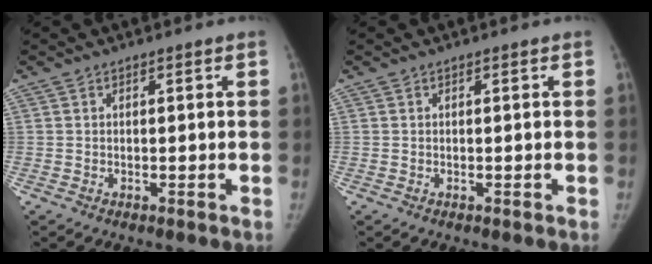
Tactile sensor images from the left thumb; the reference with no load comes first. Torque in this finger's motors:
{"motor_torque": [0.06, 0.02, 0.21, 0.09, 0.02]}